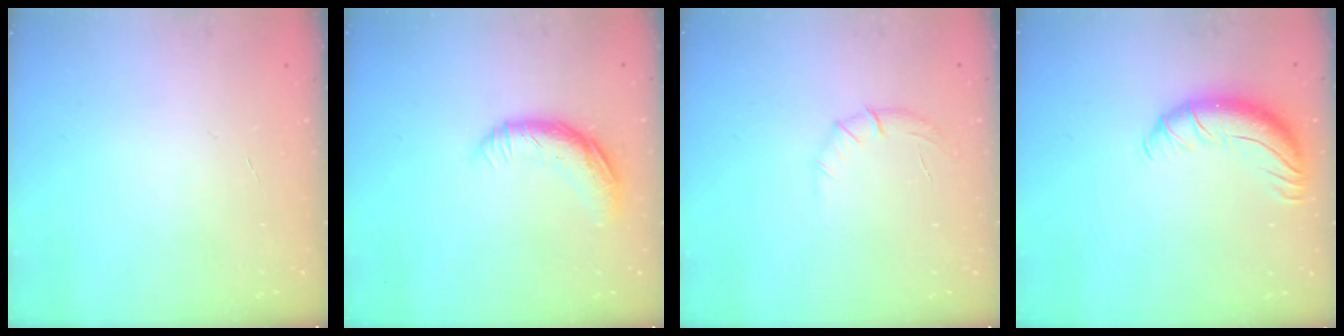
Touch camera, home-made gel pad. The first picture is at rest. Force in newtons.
{"total": 11.5, "press": 11.5, "slide": 0.6}
{"total": 5.7, "press": 5.5, "slide": 1.7}
{"total": 10.5, "press": 10.2, "slide": 2.4}